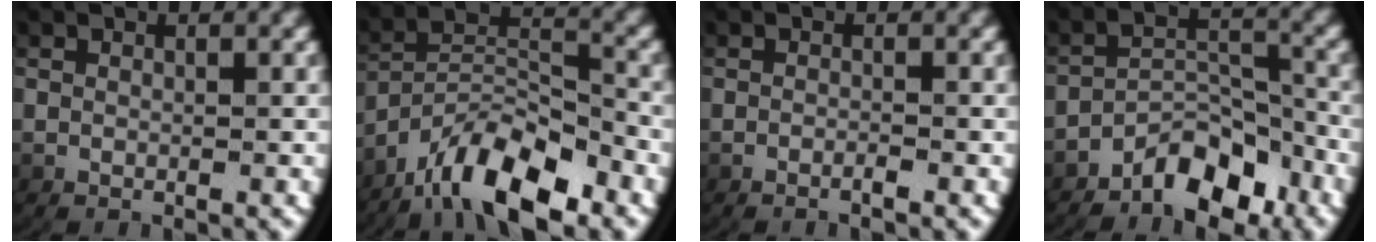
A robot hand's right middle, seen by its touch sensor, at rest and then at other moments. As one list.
[{"total": 8.9, "force": [-4.8, 4.7, 5.7], "torque": [-0.111, -0.024, -0.074]}, {"total": 0.9, "force": [-0.8, 0.0, 0.4], "torque": [-0.011, 0.004, -0.018]}, {"total": 5.0, "force": [-3.8, 1.9, 2.6], "torque": [-0.030, 0.001, -0.065]}]